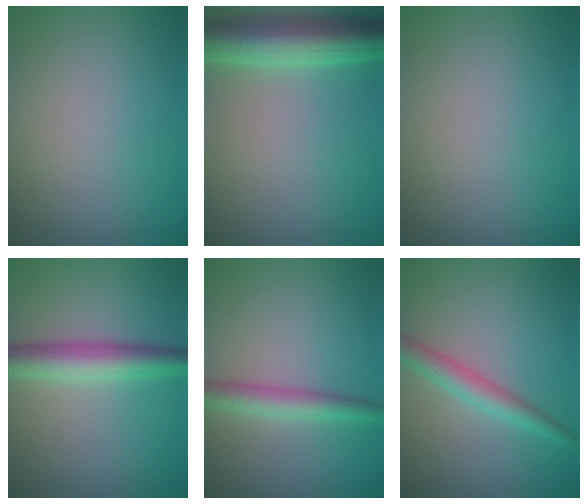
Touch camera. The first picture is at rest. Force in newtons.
{"total": 7.3, "press": 7.3, "slide": 0.2}
{"total": 0.0}
{"total": 4.4, "press": 4.4, "slide": 0.0}
{"total": 2.9, "press": 2.9, "slide": 0.1}
{"total": 2.7, "press": 2.7, "slide": 0.1}